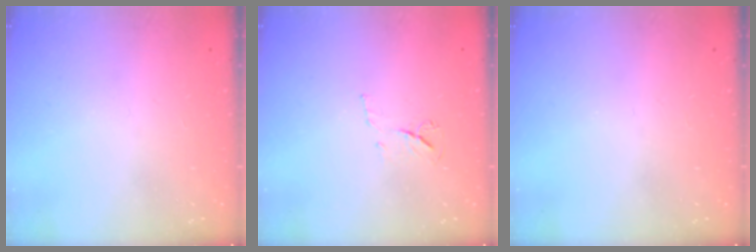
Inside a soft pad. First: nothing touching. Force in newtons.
{"total": 4.7, "press": 4.6, "slide": 0.8}
{"total": 0.0}